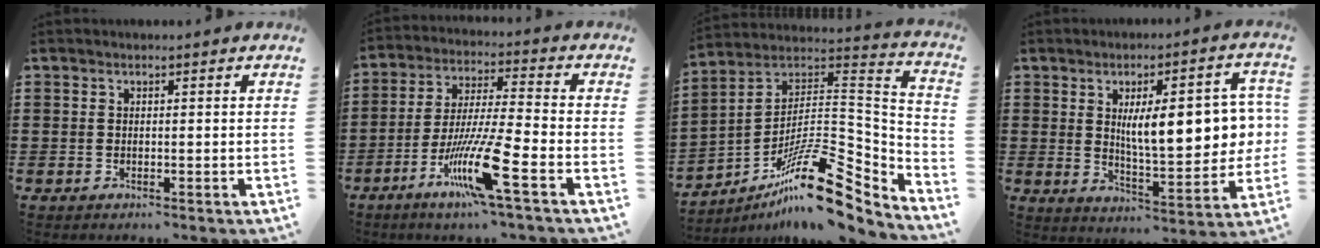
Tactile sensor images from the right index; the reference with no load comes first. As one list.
[{"total": 12.4, "force": [-6.4, 0.6, 10.6], "torque": [-0.226, -0.011, -0.124]}, {"total": 16.9, "force": [-10.8, 5.3, 11.9], "torque": [-0.183, 0.025, -0.192]}, {"total": 12.1, "force": [2.0, 4.0, 11.3], "torque": [-0.166, -0.004, 0.028]}]